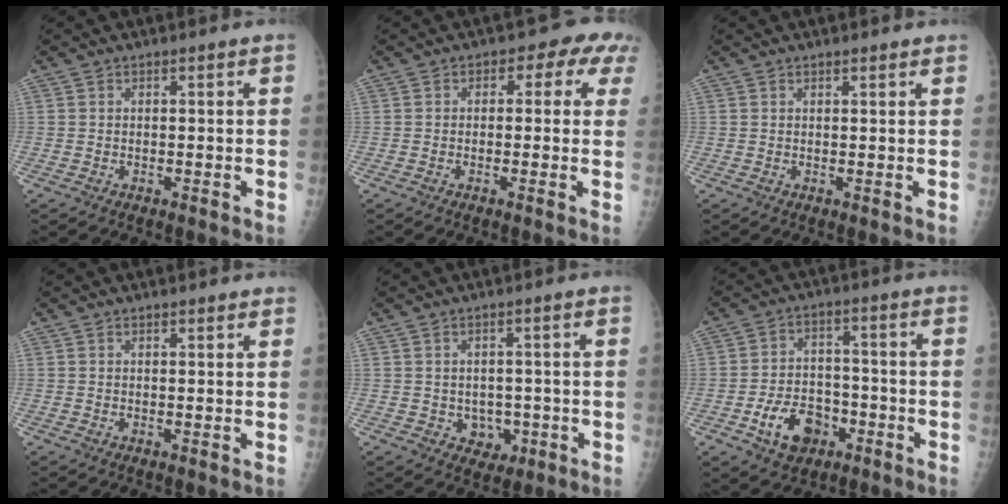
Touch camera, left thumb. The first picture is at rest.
{"total": 4.8, "force": [1.5, 3.5, 3.0], "torque": [0.014, 0.007, -0.001]}
{"total": 1.1, "force": [1.0, 0.2, 0.4], "torque": [-0.003, -0.002, 0.015]}
{"total": 1.4, "force": [1.3, 0.3, 0.5], "torque": [-0.002, -0.002, 0.018]}
{"total": 3.9, "force": [-0.8, 3.4, 1.8], "torque": [-0.002, 0.002, -0.001]}
{"total": 9.7, "force": [-4.1, 7.0, 5.3], "torque": [-0.063, 0.024, -0.066]}